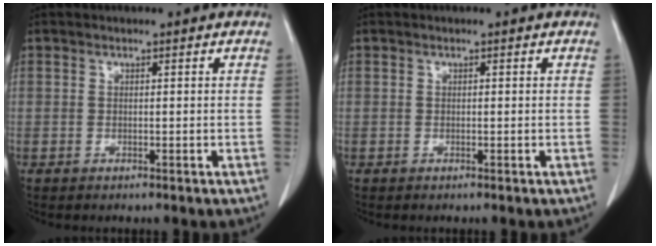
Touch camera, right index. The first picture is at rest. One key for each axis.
{"total": 0.0}